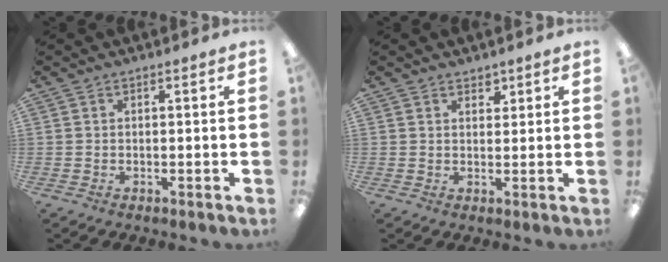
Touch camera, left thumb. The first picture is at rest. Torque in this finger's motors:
{"motor_torque": [0.31, 0.00, -0.45, 0.24, -0.02]}